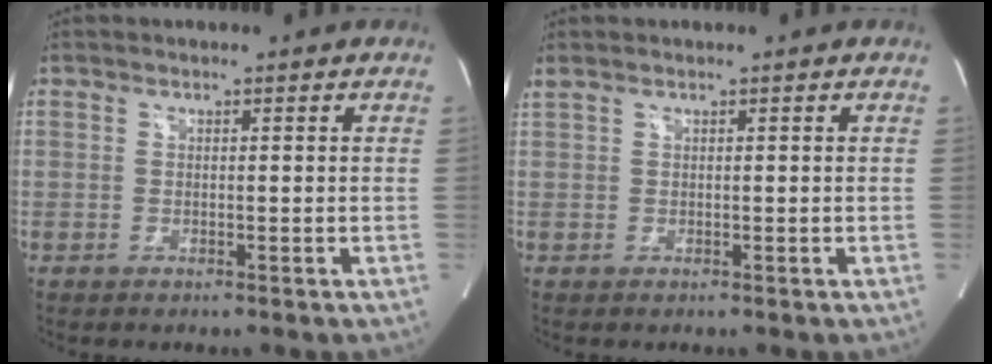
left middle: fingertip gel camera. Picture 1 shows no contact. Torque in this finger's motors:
{"motor_torque": [0.91, -0.87, 0.58, 0.21]}